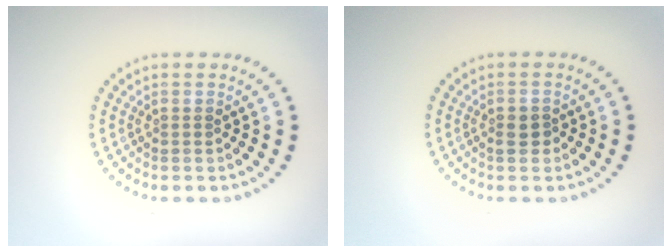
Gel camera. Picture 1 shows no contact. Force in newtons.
{"total": 1.5, "press": 1.5, "slide": 0.2}